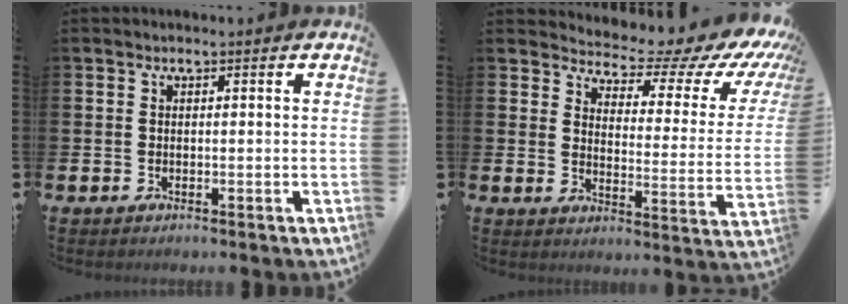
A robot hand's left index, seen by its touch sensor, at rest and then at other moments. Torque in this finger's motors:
{"motor_torque": [0.95, -0.01, 0.23, 0.00]}